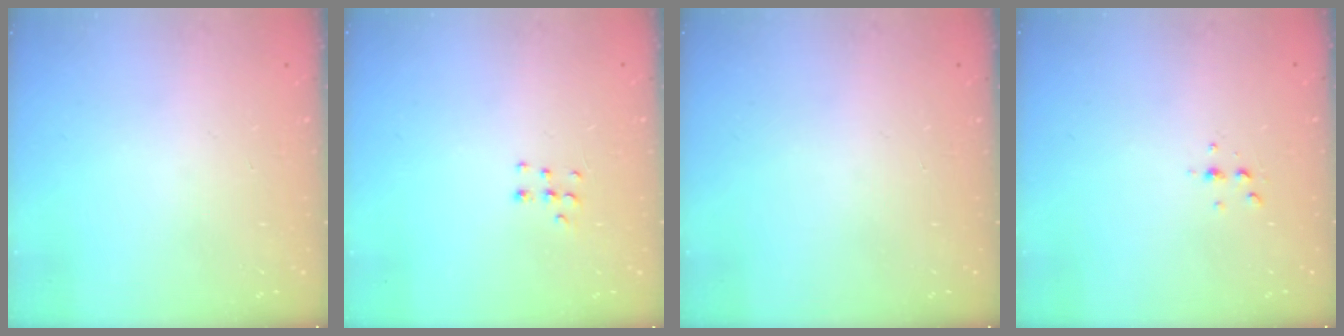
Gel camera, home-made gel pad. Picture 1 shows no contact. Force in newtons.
{"total": 4.4, "press": 4.3, "slide": 0.9}
{"total": 0.0}
{"total": 3.7, "press": 3.6, "slide": 0.5}